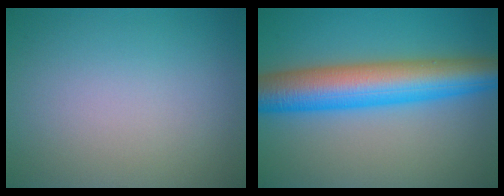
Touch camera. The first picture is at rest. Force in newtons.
{"total": 9.6, "press": 9.6, "slide": 0.3}